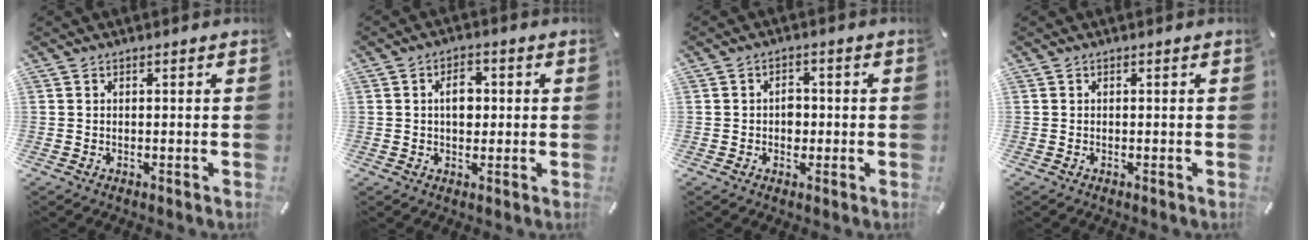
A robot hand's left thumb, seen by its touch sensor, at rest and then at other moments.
{"total": 5.9, "force": [0.5, 3.9, 4.3], "torque": [-0.062, 0.002, 0.002]}
{"total": 3.4, "force": [-0.4, 2.7, 2.1], "torque": [-0.024, -0.001, -0.013]}
{"total": 0.0}